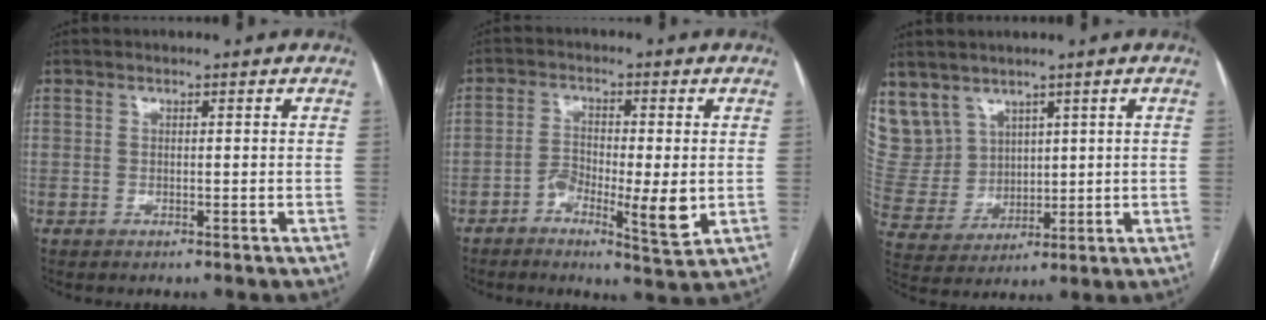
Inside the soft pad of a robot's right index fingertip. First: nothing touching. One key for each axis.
{"total": 7.1, "fx": -2.0, "fy": 1.8, "fz": 6.6, "tx": -0.113, "ty": -0.002, "tz": -0.031}
{"total": 10.7, "fx": 6.6, "fy": 8.2, "fz": 1.6, "tx": -0.060, "ty": 0.038, "tz": 0.163}